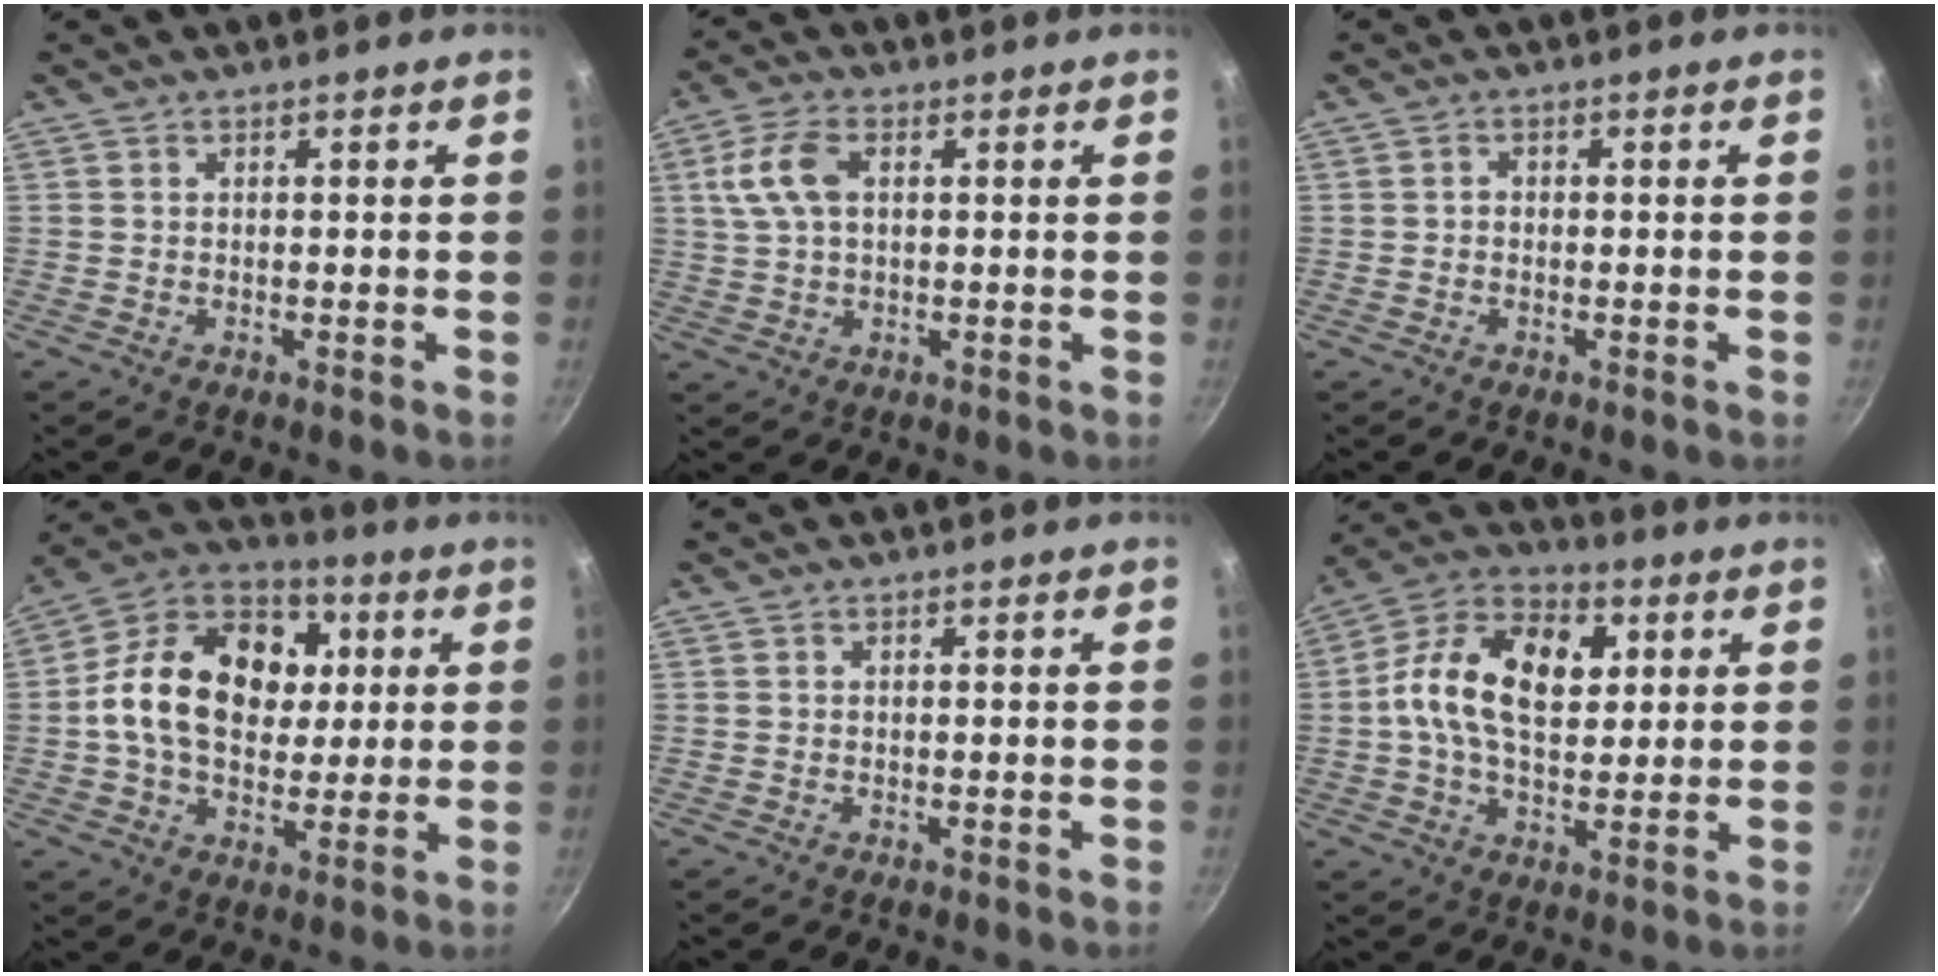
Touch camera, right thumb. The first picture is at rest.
{"total": 7.7, "force": [1.8, 4.5, 6.0], "torque": [-0.120, 0.010, 0.032]}
{"total": 1.0, "force": [-0.2, 0.8, 0.5], "torque": [-0.008, 0.004, -0.004]}
{"total": 20.7, "force": [2.6, 15.1, 13.9], "torque": [-0.207, 0.020, 0.028]}
{"total": 0.0}
{"total": 16.8, "force": [3.0, 10.7, 12.6], "torque": [-0.191, 0.015, 0.031]}